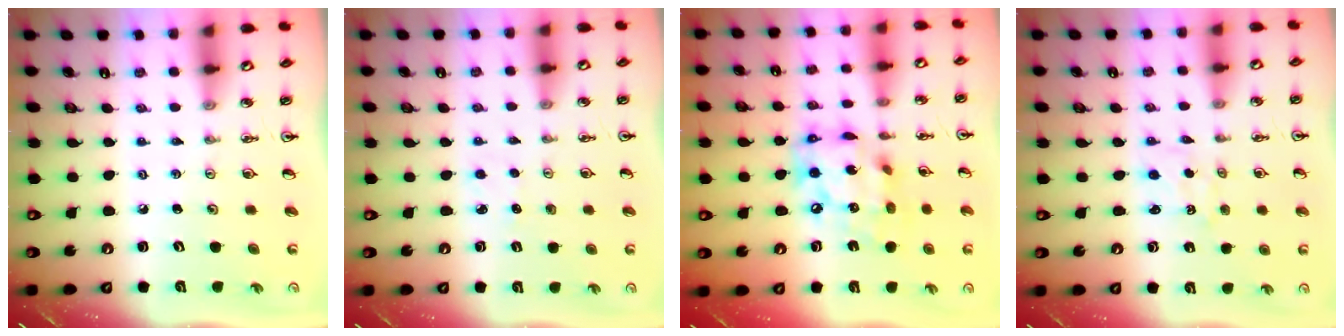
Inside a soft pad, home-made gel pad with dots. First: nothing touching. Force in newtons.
{"total": 3.2, "press": 3.1, "slide": 0.4}
{"total": 16.0, "press": 15.9, "slide": 1.5}
{"total": 0.9, "press": 0.7, "slide": 0.6}